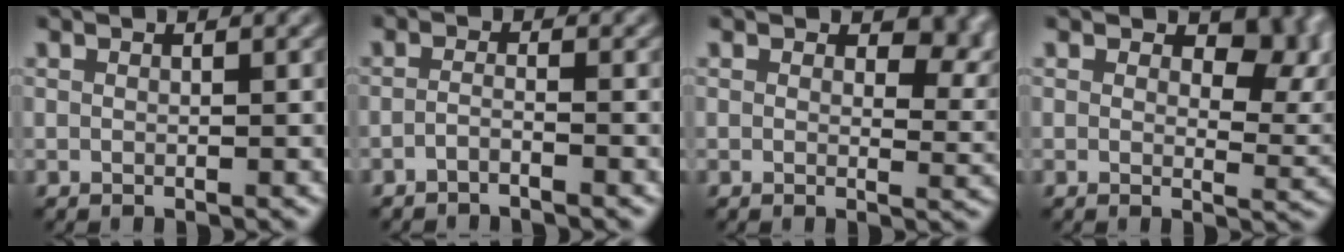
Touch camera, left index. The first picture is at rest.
{"total": 1.4, "force": [-1.3, 0.0, 0.4], "torque": [-0.011, -0.001, -0.025]}
{"total": 4.8, "force": [2.2, 2.7, 3.4], "torque": [-0.042, -0.007, 0.028]}
{"total": 6.2, "force": [2.3, 3.5, 4.6], "torque": [-0.061, -0.007, 0.035]}